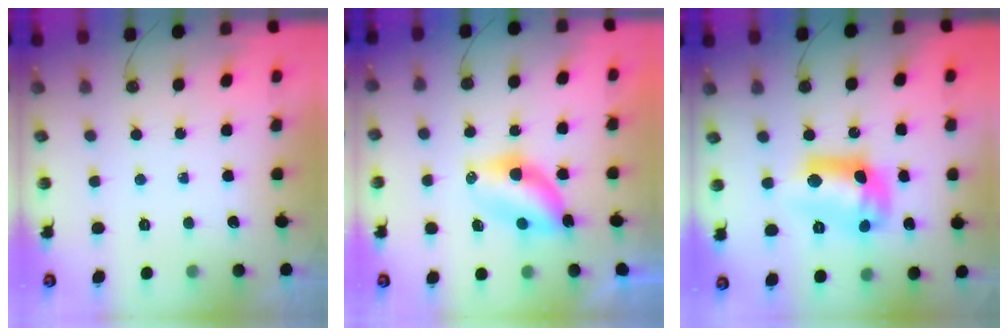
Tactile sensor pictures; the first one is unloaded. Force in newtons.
{"total": 7.7, "press": 7.2, "slide": 2.7}
{"total": 13.7, "press": 13.7, "slide": 1.1}